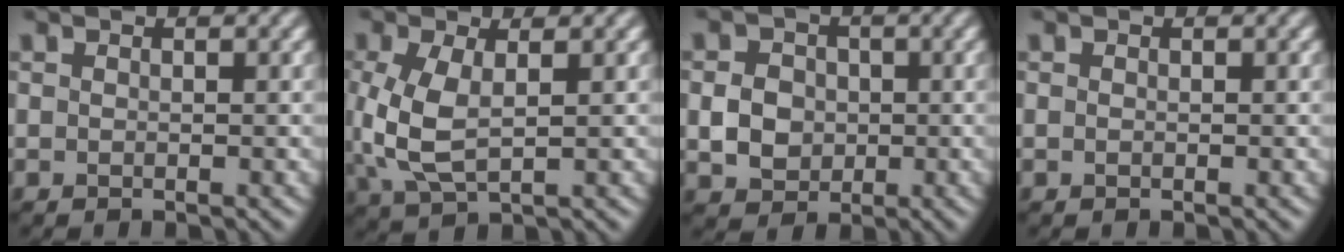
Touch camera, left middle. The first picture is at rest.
{"total": 5.1, "force": [0.4, 2.6, 4.4], "torque": [-0.117, -0.003, 0.012]}
{"total": 3.6, "force": [-0.3, 3.1, 1.8], "torque": [-0.034, -0.001, -0.006]}
{"total": 0.0}